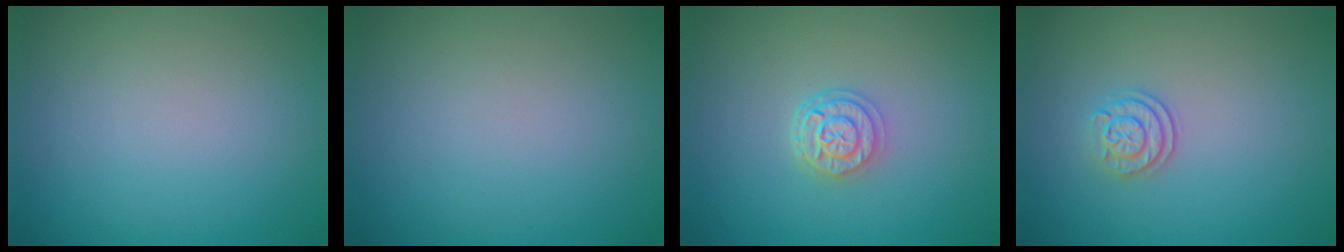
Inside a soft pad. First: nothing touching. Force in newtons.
{"total": 0.0}
{"total": 2.6, "press": 2.1, "slide": 1.5}
{"total": 2.0, "press": 1.8, "slide": 0.9}